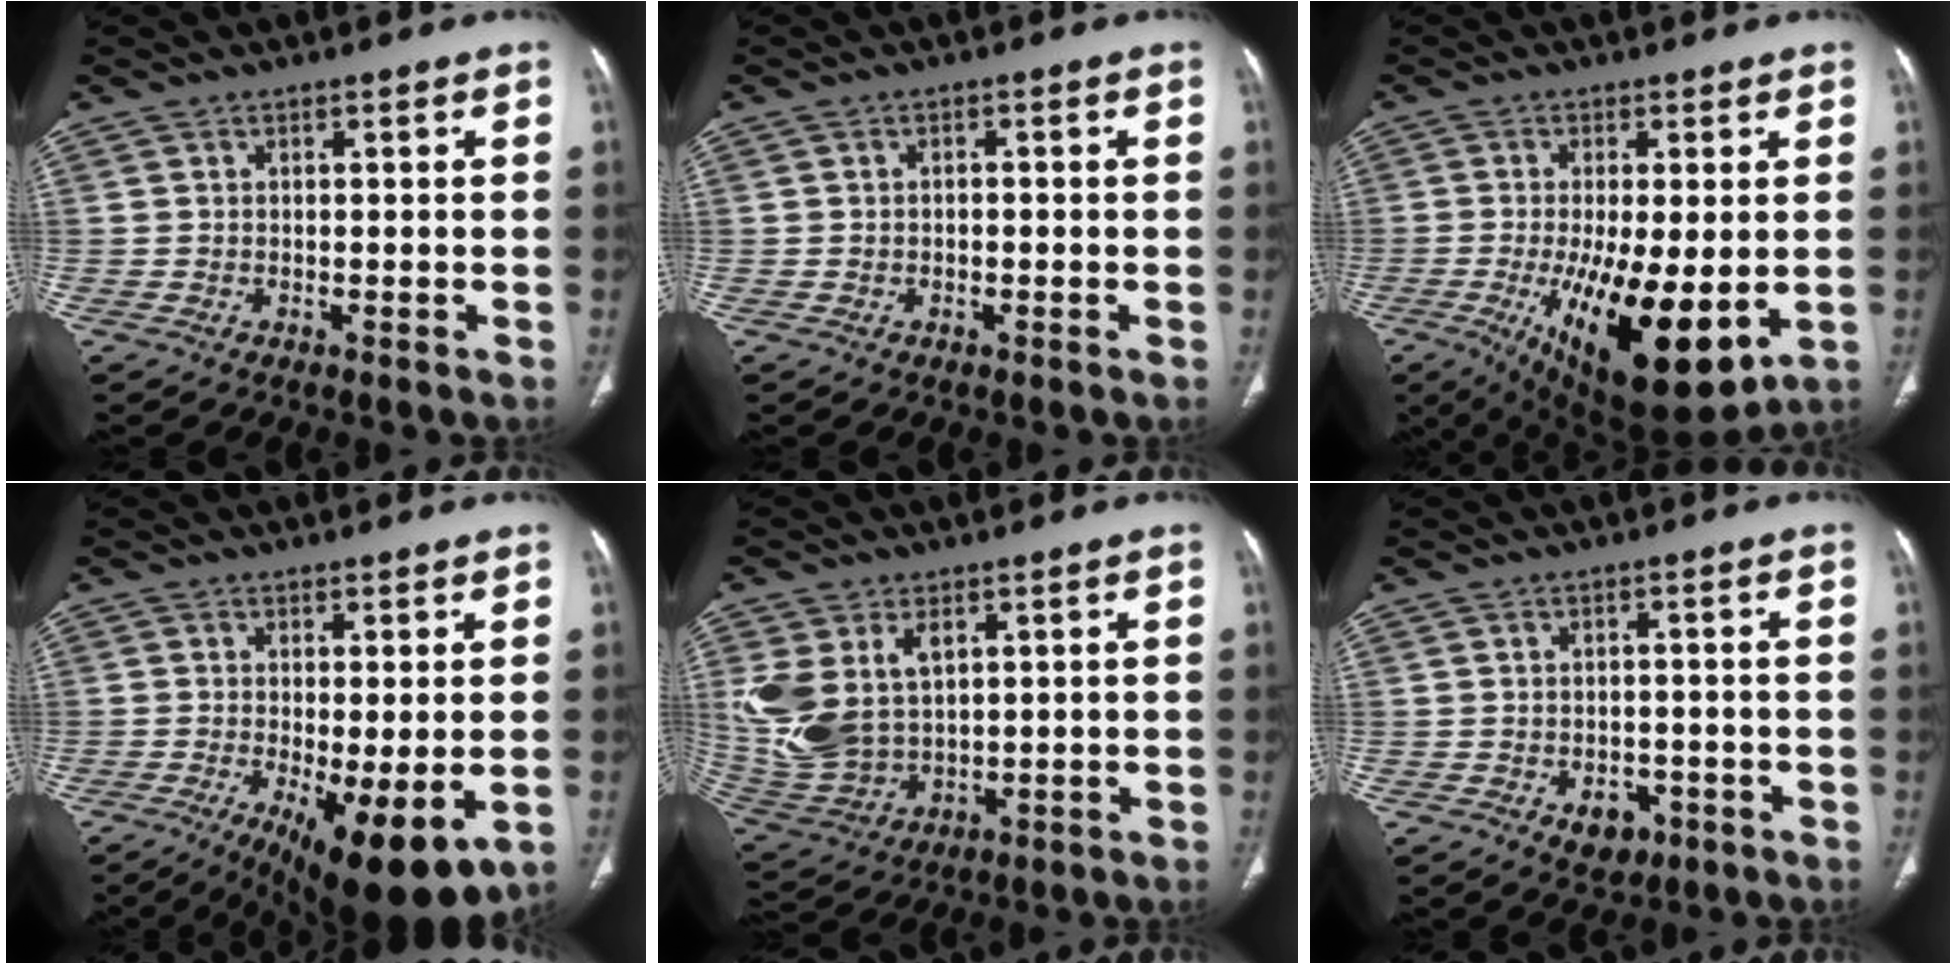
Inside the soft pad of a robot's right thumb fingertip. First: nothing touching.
{"total": 0.9, "force": [-0.2, 0.6, 0.6], "torque": [-0.009, 0.004, -0.003]}
{"total": 18.5, "force": [-4.2, 6.6, 16.8], "torque": [-0.265, -0.031, -0.042]}
{"total": 13.0, "force": [-4.0, 4.3, 11.6], "torque": [-0.166, -0.024, -0.047]}
{"total": 13.7, "force": [4.0, 8.8, 9.6], "torque": [-0.204, -0.008, 0.101]}
{"total": 4.2, "force": [-1.8, 3.0, 2.3], "torque": [-0.015, 0.008, -0.015]}